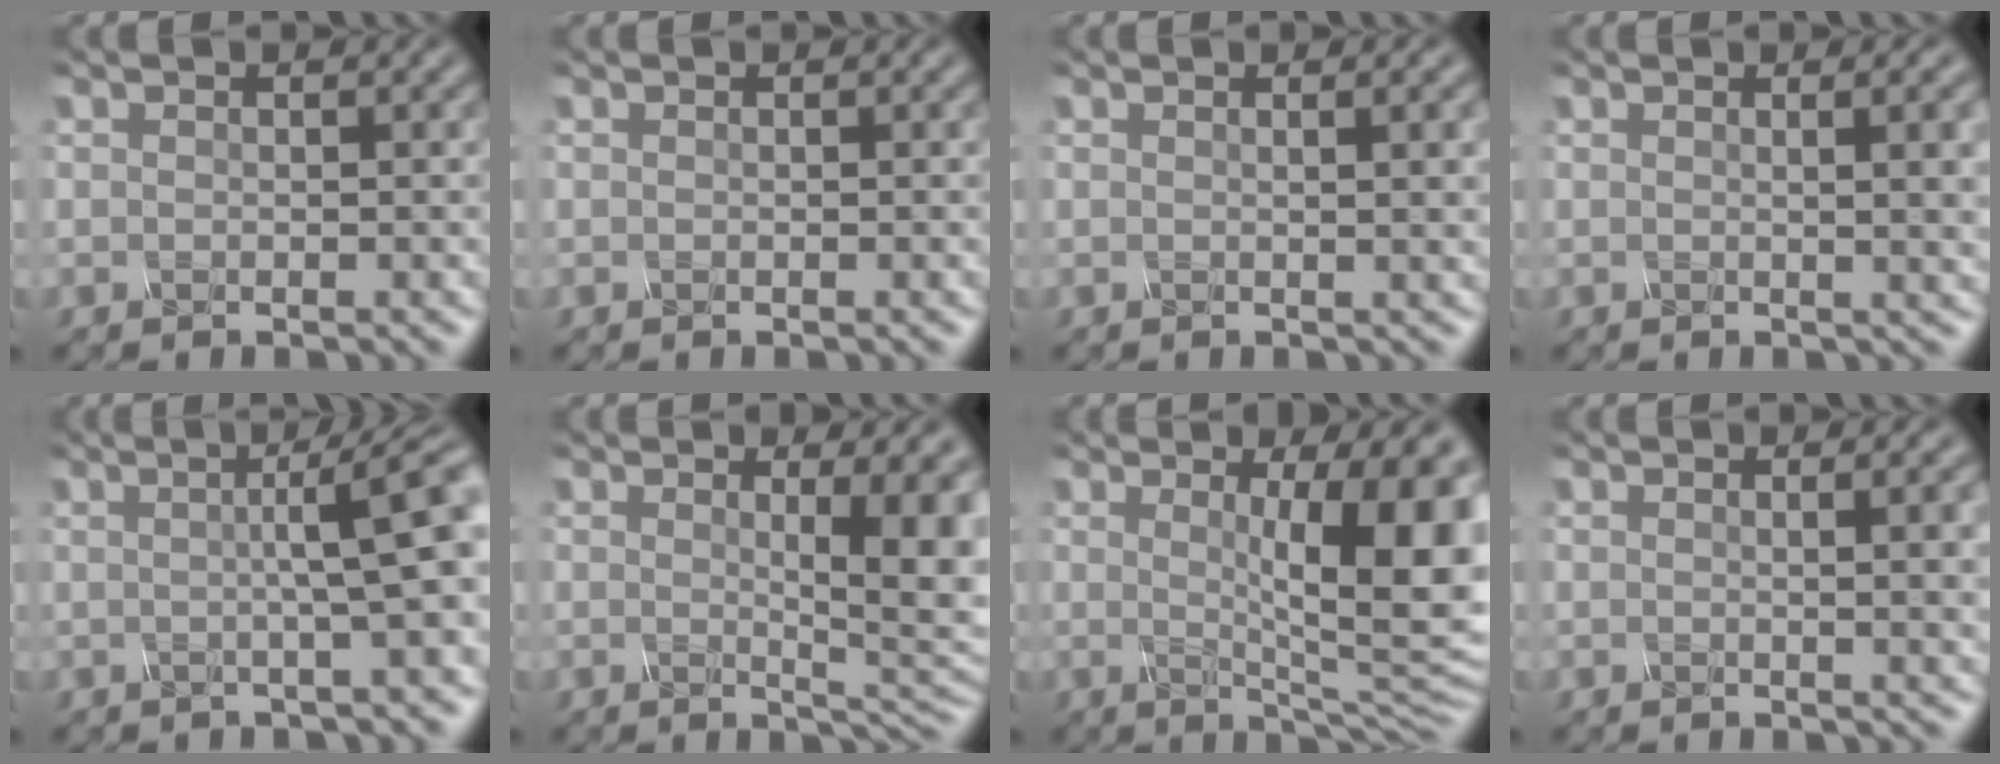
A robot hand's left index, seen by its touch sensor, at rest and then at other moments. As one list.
[{"total": 0.0}, {"total": 3.1, "force": [0.7, 1.2, 2.8], "torque": [-0.018, 0.007, 0.002]}, {"total": 5.6, "force": [1.0, 2.3, 5.0], "torque": [-0.024, 0.015, 0.007]}, {"total": 6.2, "force": [0.7, 1.1, 6.1], "torque": [-0.067, 0.011, 0.005]}, {"total": 6.8, "force": [1.1, 1.9, 6.5], "torque": [-0.066, -0.007, 0.019]}, {"total": 10.9, "force": [1.7, 2.5, 10.5], "torque": [-0.129, -0.009, 0.030]}, {"total": 4.8, "force": [0.9, 1.9, 4.3], "torque": [-0.024, 0.014, 0.006]}]